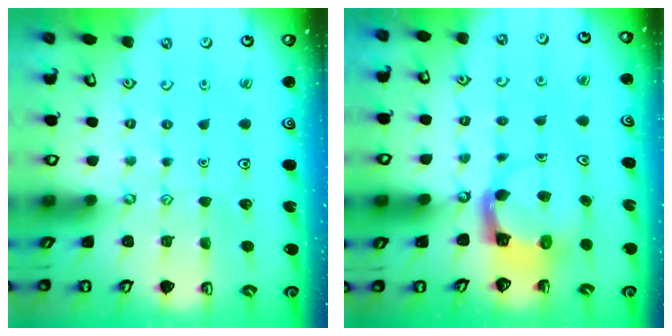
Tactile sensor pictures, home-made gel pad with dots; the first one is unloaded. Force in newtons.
{"total": 3.9, "press": 3.9, "slide": 0.3}